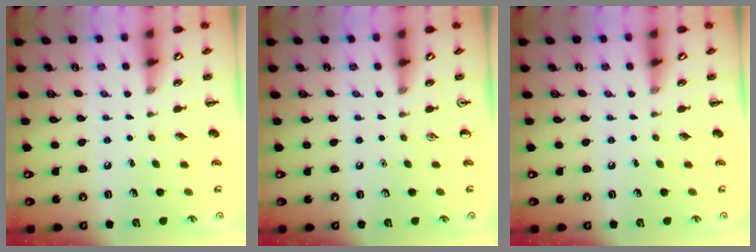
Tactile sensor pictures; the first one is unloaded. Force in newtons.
{"total": 0.0}
{"total": 0.0}